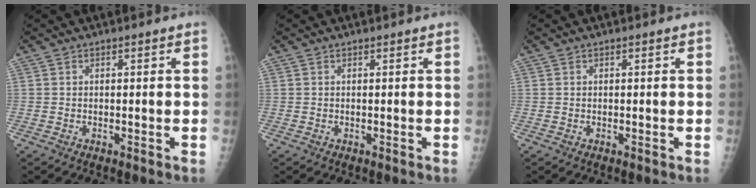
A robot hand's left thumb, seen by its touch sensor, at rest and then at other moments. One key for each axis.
{"total": 0.0}
{"total": 0.0}